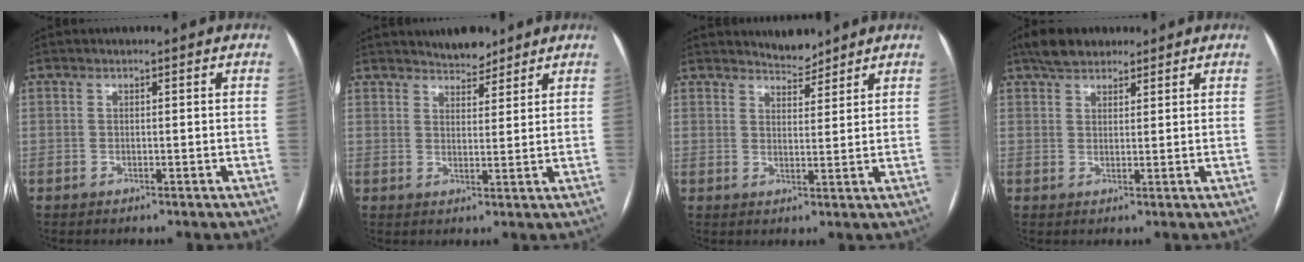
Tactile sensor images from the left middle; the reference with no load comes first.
{"total": 4.0, "force": [3.6, 1.4, 1.0], "torque": [-0.016, 0.000, 0.058]}
{"total": 3.2, "force": [3.1, 0.7, 0.1], "torque": [-0.001, -0.004, 0.051]}
{"total": 5.0, "force": [3.9, 2.4, 2.0], "torque": [-0.039, 0.018, 0.070]}